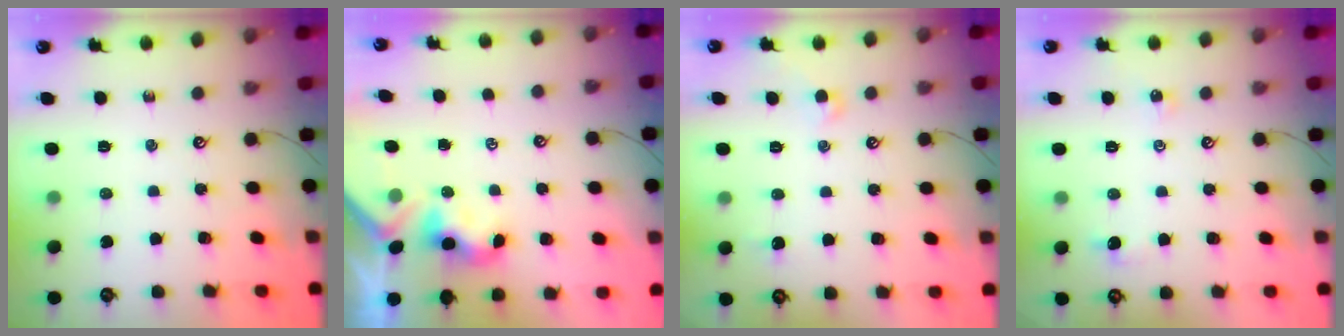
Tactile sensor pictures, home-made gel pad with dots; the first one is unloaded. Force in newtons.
{"total": 1.0, "press": 0.9, "slide": 0.5}
{"total": 0.0}
{"total": 1.4, "press": 1.3, "slide": 0.4}